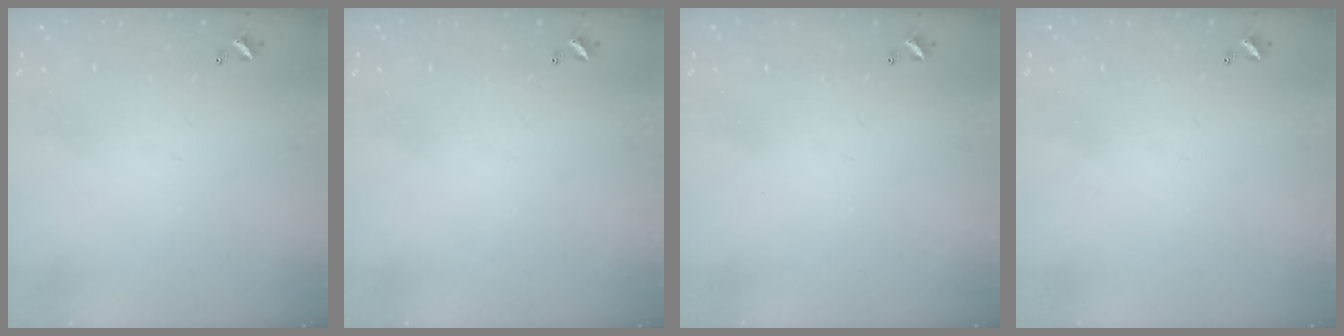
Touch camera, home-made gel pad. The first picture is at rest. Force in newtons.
{"total": 0.0}
{"total": 0.0}
{"total": 0.0}